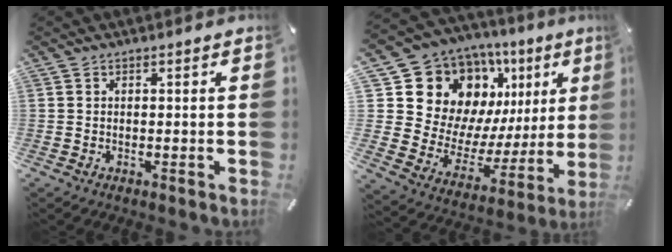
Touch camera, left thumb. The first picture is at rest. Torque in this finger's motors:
{"motor_torque": [2.50, 2.51, 1.39, -1.37, 0.14]}